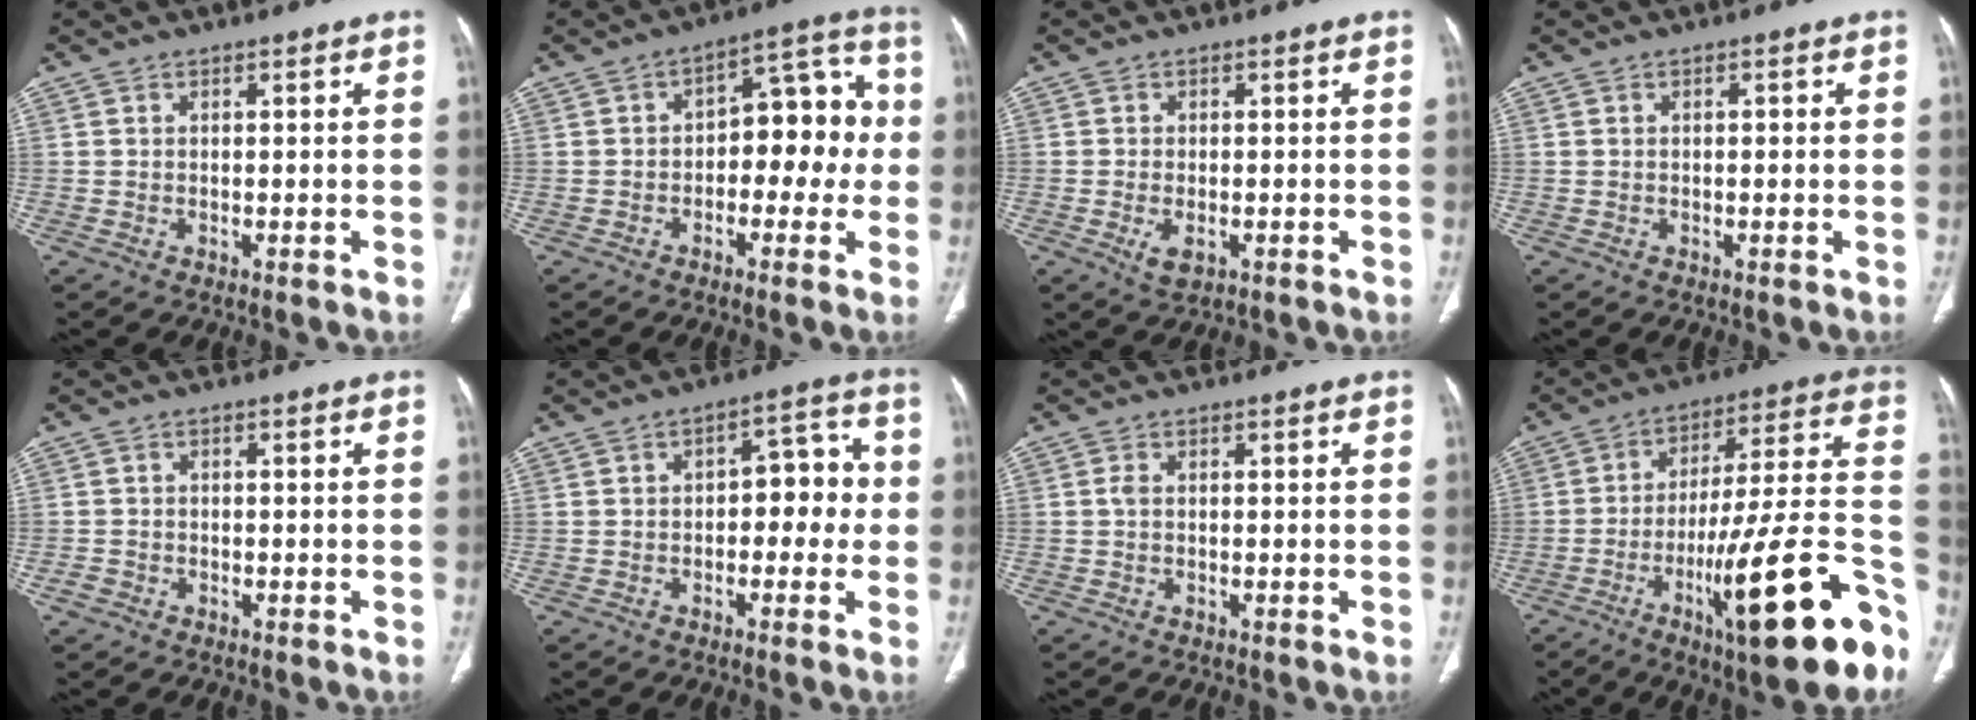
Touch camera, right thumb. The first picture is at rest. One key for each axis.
{"total": 11.8, "fx": -0.8, "fy": 7.0, "fz": 9.5, "tx": -0.076, "ty": 0.048, "tz": -0.020}
{"total": 3.3, "fx": -1.2, "fy": 1.8, "fz": 2.5, "tx": -0.047, "ty": -0.001, "tz": -0.014}
{"total": 0.8, "fx": 0.1, "fy": 0.4, "fz": 0.7, "tx": -0.013, "ty": 0.001, "tz": 0.003}
{"total": 1.6, "fx": -0.9, "fy": 1.3, "fz": 0.3, "tx": -0.007, "ty": 0.006, "tz": -0.020}
{"total": 7.8, "fx": -0.5, "fy": 4.6, "fz": 6.3, "tx": -0.046, "ty": 0.031, "tz": -0.015}
{"total": 0.9, "fx": 0.0, "fy": 0.4, "fz": 0.7, "tx": -0.018, "ty": 0.000, "tz": -0.002}
{"total": 26.5, "fx": -11.7, "fy": 5.3, "fz": 23.2, "tx": -0.295, "ty": 0.057, "tz": -0.172}